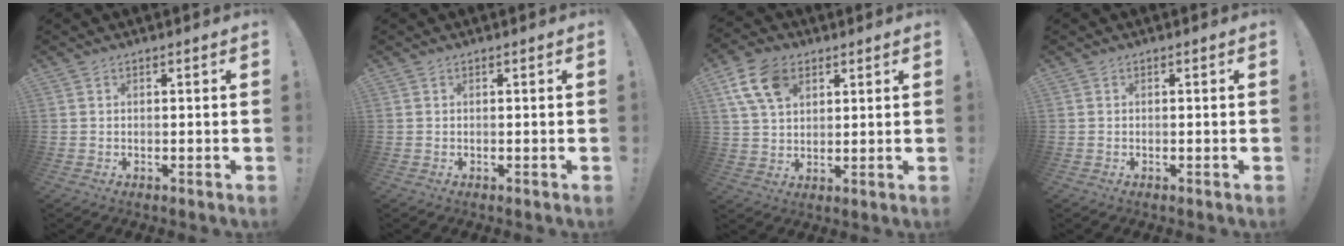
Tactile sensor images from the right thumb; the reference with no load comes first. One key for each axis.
{"total": 0.0}
{"total": 12.0, "fx": 5.6, "fy": 7.9, "fz": 7.1, "tx": -0.132, "ty": -0.006, "tz": 0.110}
{"total": 0.0}